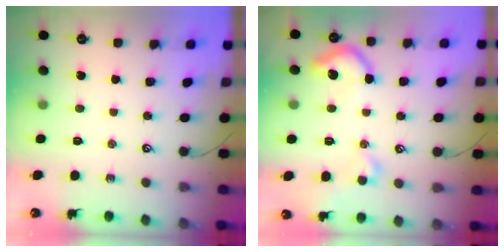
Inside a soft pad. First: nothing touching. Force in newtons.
{"total": 8.0, "press": 7.9, "slide": 1.2}